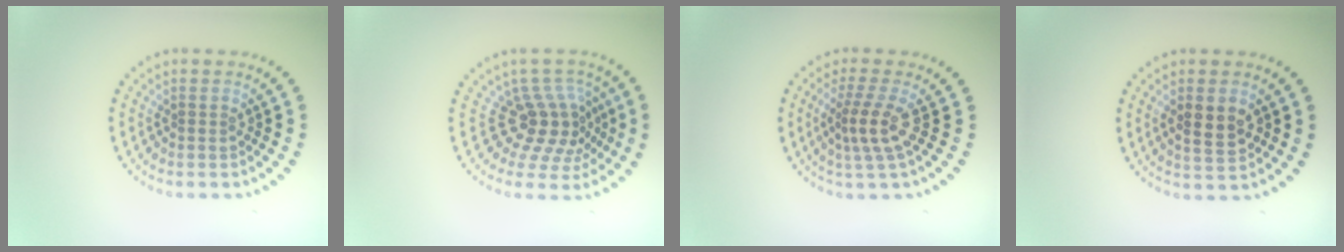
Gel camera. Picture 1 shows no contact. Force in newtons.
{"total": 4.2, "press": 2.9, "slide": 3.1}
{"total": 3.0, "press": 2.3, "slide": 1.9}
{"total": 2.9, "press": 2.9, "slide": 0.4}